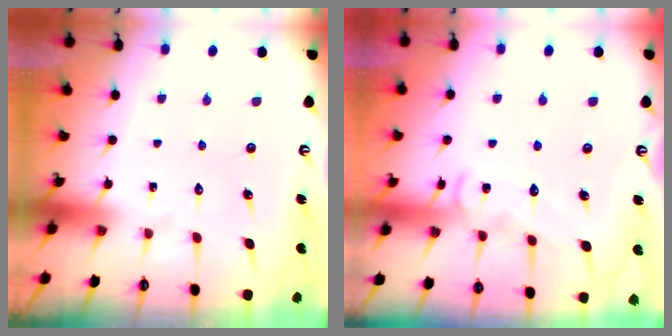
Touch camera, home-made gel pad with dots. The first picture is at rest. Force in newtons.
{"total": 9.6, "press": 9.5, "slide": 0.7}